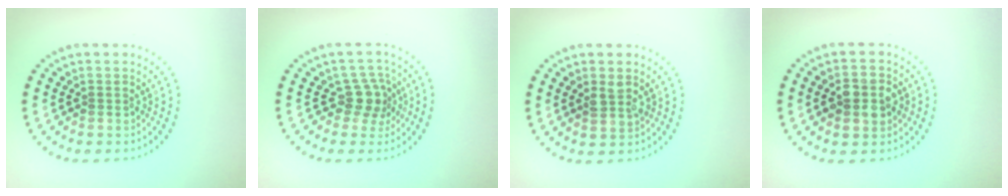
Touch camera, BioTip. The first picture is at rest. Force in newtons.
{"total": 2.7, "press": 2.1, "slide": 1.8}
{"total": 1.7, "press": 1.6, "slide": 0.4}
{"total": 3.9, "press": 3.9, "slide": 0.0}